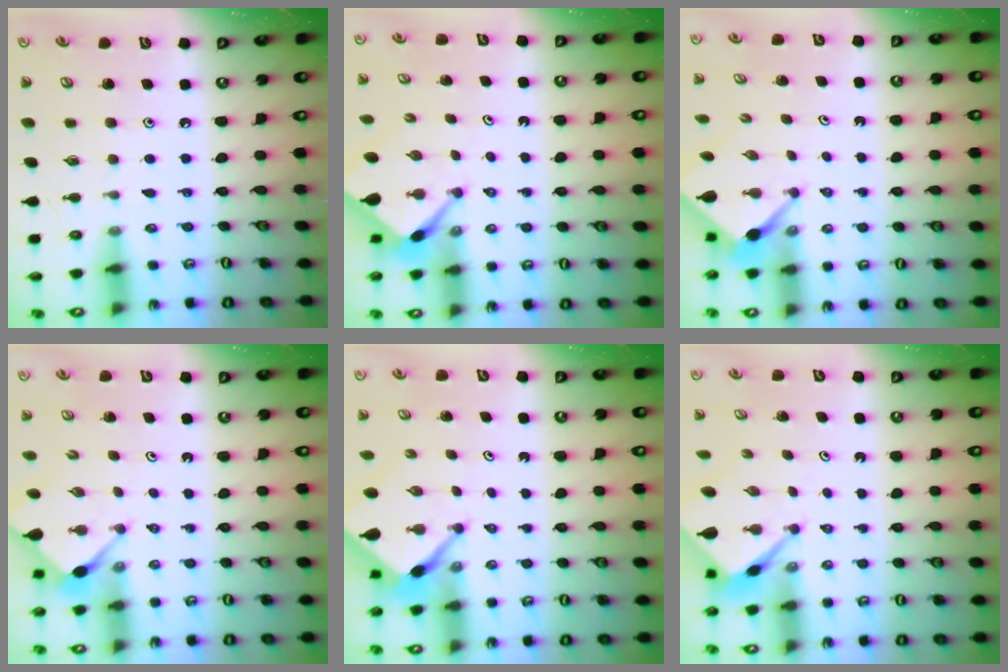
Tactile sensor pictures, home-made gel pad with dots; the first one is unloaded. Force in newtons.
{"total": 2.6, "press": 2.6, "slide": 0.4}
{"total": 2.5, "press": 2.5, "slide": 0.3}
{"total": 2.9, "press": 2.9, "slide": 0.3}
{"total": 2.9, "press": 2.9, "slide": 0.4}
{"total": 2.7, "press": 2.7, "slide": 0.1}